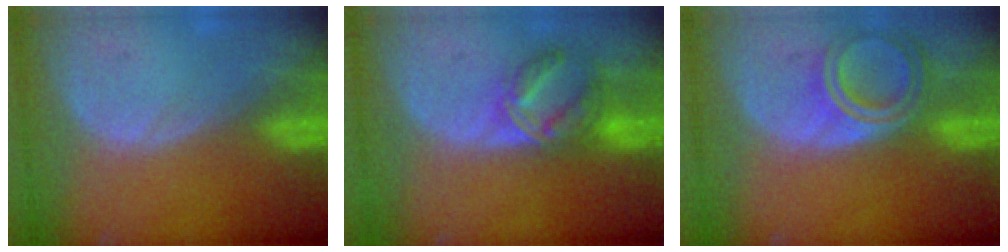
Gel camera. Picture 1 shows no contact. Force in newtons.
{"total": 6.5, "press": 6.2, "slide": 1.9}
{"total": 6.7, "press": 6.0, "slide": 2.8}